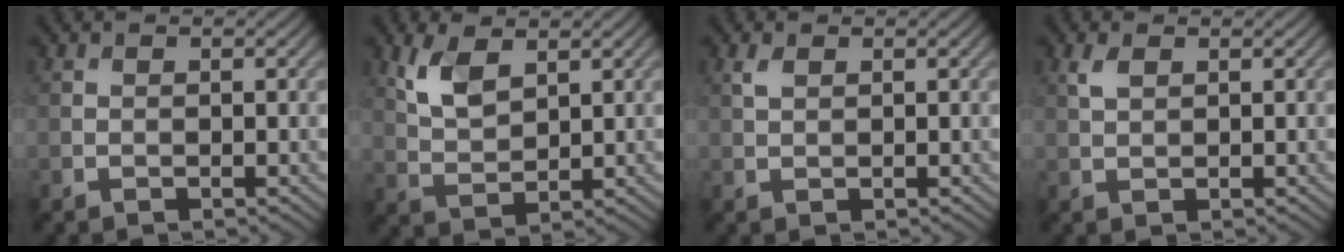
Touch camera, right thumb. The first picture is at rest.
{"total": 5.1, "force": [2.7, 2.5, 3.5], "torque": [-0.086, -0.002, 0.058]}
{"total": 1.3, "force": [0.7, 0.6, 0.9], "torque": [-0.027, 0.003, 0.016]}
{"total": 1.8, "force": [0.9, 0.9, 1.3], "torque": [-0.034, 0.004, 0.020]}